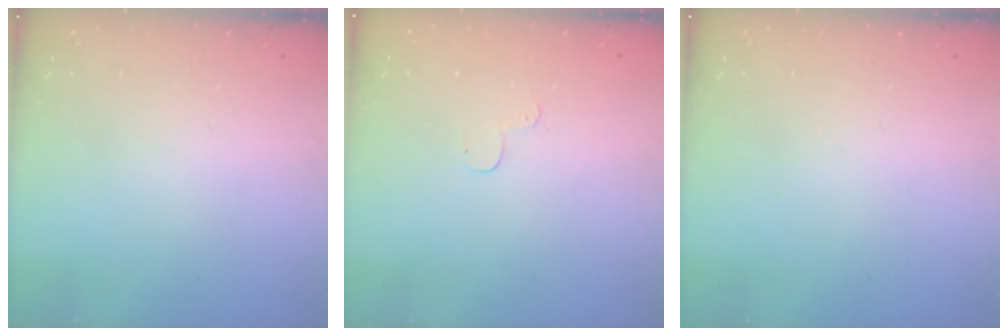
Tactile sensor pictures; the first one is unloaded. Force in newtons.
{"total": 2.9, "press": 2.8, "slide": 0.3}
{"total": 0.0}